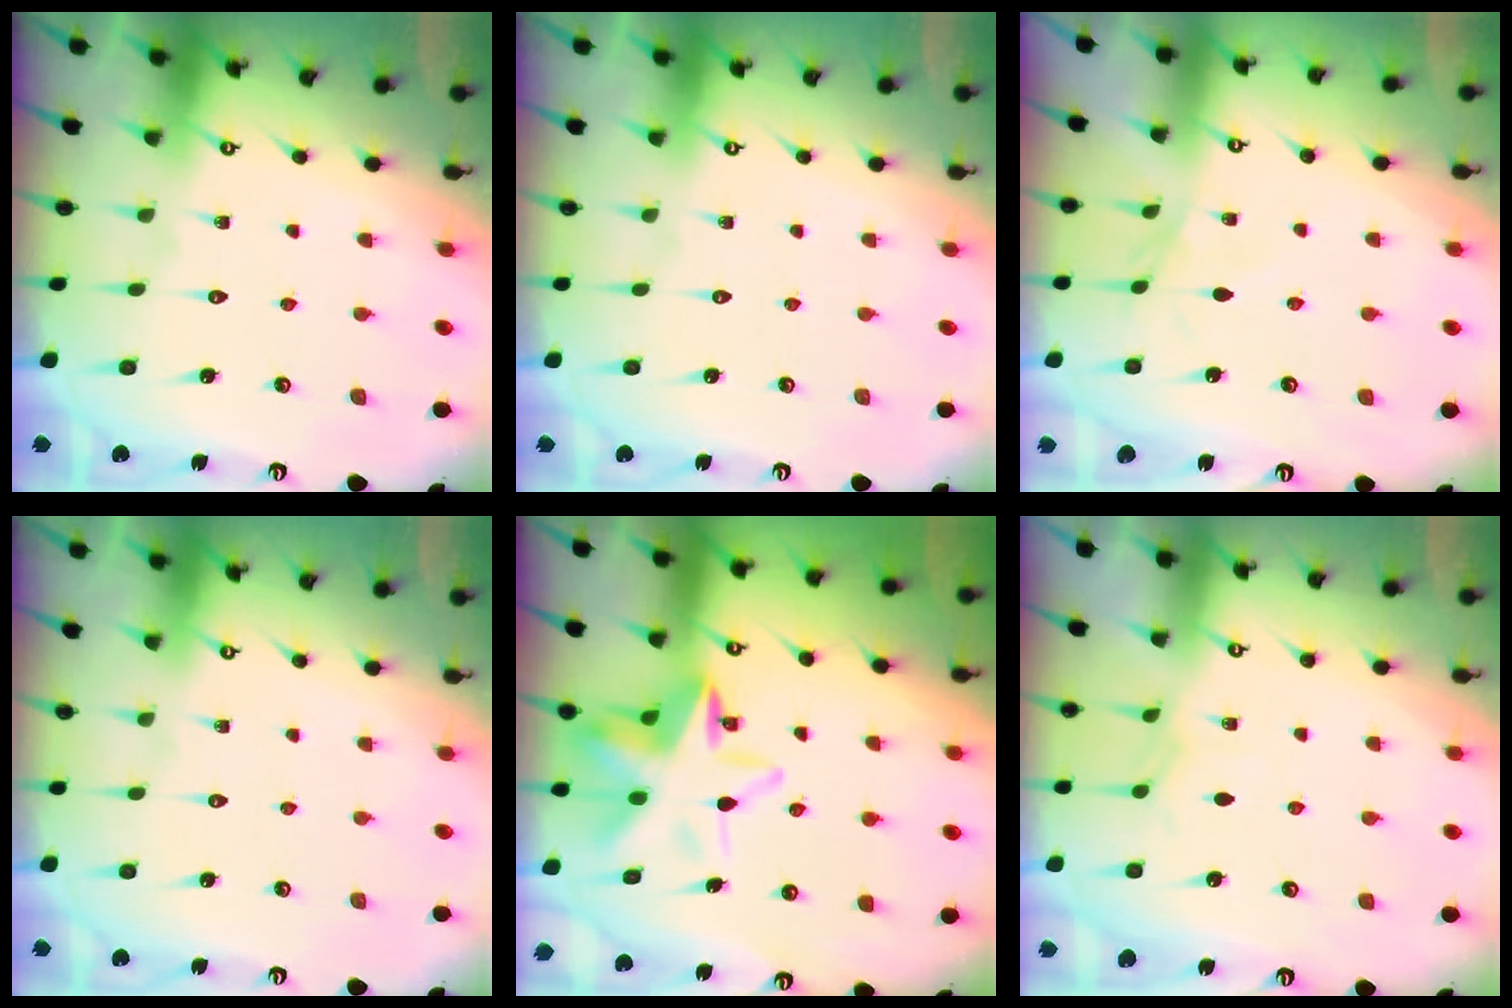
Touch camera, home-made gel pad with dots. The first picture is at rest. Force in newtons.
{"total": 0.0}
{"total": 2.9, "press": 2.9, "slide": 0.4}
{"total": 0.0}
{"total": 11.6, "press": 11.2, "slide": 3.0}
{"total": 3.7, "press": 3.7, "slide": 0.5}